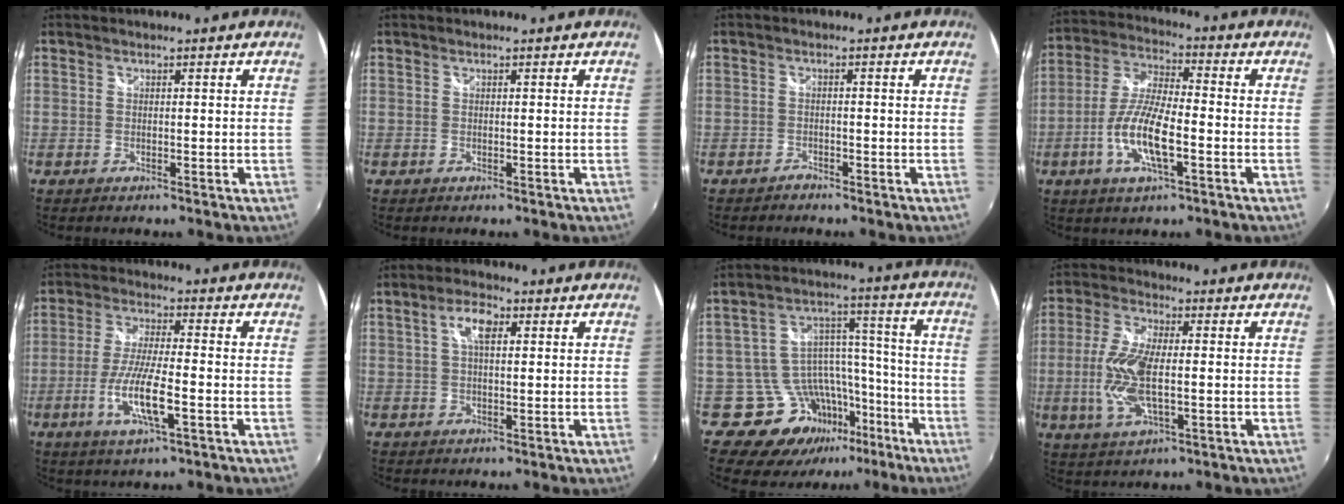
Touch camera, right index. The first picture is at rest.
{"total": 0.0}
{"total": 1.5, "force": [-1.4, 0.6, 0.0], "torque": [-0.004, -0.002, -0.027]}
{"total": 11.4, "force": [-3.7, 3.3, 10.3], "torque": [-0.218, -0.004, -0.074]}
{"total": 9.8, "force": [-3.3, 1.6, 9.1], "torque": [-0.184, -0.012, -0.063]}
{"total": 4.8, "force": [1.6, 2.0, 4.0], "torque": [-0.072, 0.013, 0.027]}
{"total": 14.4, "force": [-9.1, 10.2, 4.6], "torque": [-0.077, 0.058, -0.123]}
{"total": 11.3, "force": [-1.2, 4.4, 10.3], "torque": [-0.223, -0.002, -0.025]}